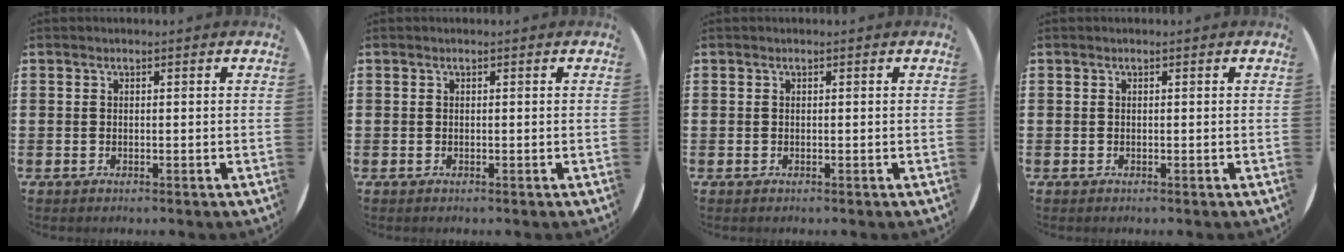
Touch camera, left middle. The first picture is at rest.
{"total": 0.0}
{"total": 0.0}
{"total": 0.0}